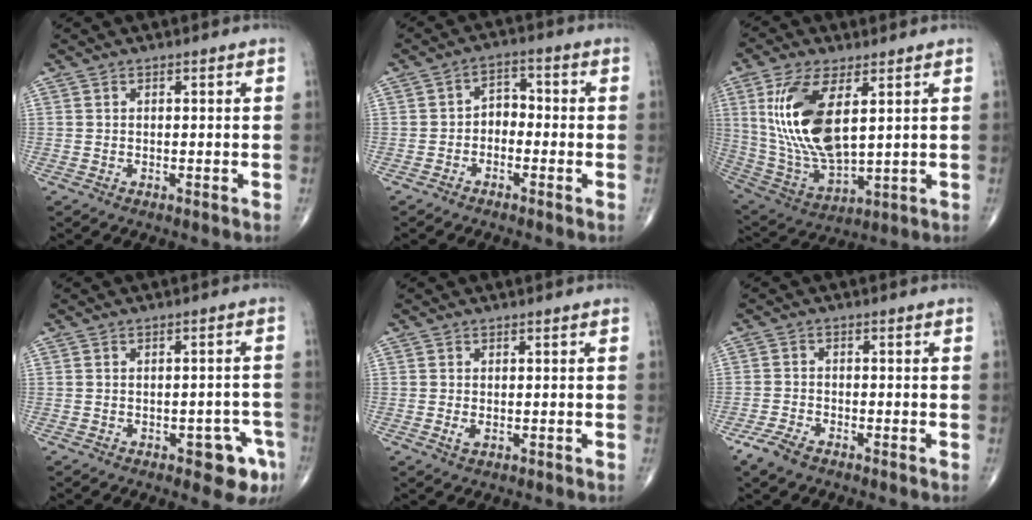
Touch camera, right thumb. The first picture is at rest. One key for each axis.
{"total": 4.1, "fx": -1.4, "fy": 2.9, "fz": 2.5, "tx": -0.021, "ty": 0.028, "tz": -0.036}
{"total": 17.7, "fx": 4.6, "fy": 7.9, "fz": 15.1, "tx": -0.306, "ty": -0.024, "tz": 0.102}
{"total": 6.3, "fx": -3.2, "fy": 2.9, "fz": 4.6, "tx": -0.027, "ty": 0.019, "tz": -0.035}
{"total": 1.1, "fx": -0.2, "fy": 0.6, "fz": 0.9, "tx": -0.018, "ty": -0.004, "tz": -0.003}
{"total": 3.9, "fx": -2.9, "fy": 1.6, "fz": 2.2, "tx": -0.052, "ty": 0.003, "tz": -0.055}